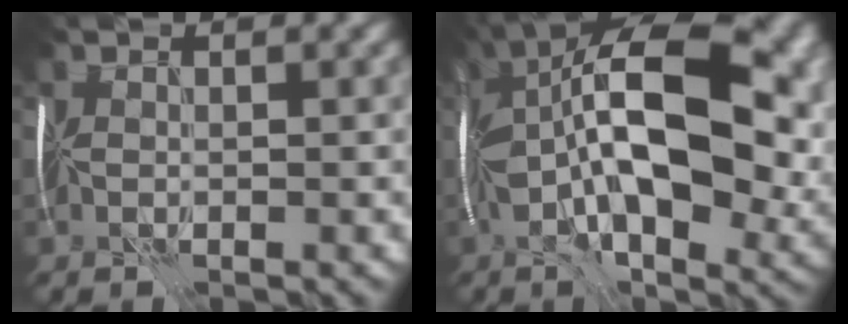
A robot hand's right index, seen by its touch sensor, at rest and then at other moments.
{"total": 17.0, "force": [1.7, 8.0, 15.0], "torque": [-0.245, 0.002, 0.027]}